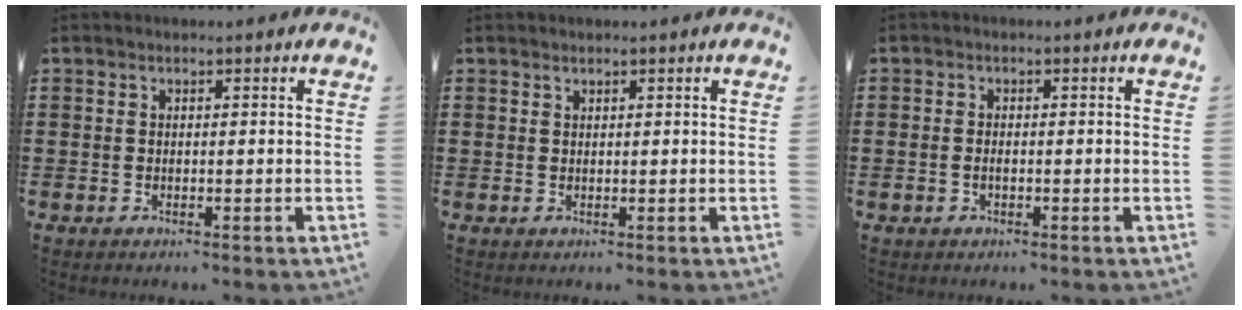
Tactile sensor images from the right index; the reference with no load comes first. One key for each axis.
{"total": 0.5, "fx": 0.5, "fy": 0.3, "fz": 0.0, "tx": -0.001, "ty": 0.002, "tz": 0.009}
{"total": 1.0, "fx": -0.3, "fy": 0.5, "fz": 0.8, "tx": -0.017, "ty": 0.000, "tz": -0.006}